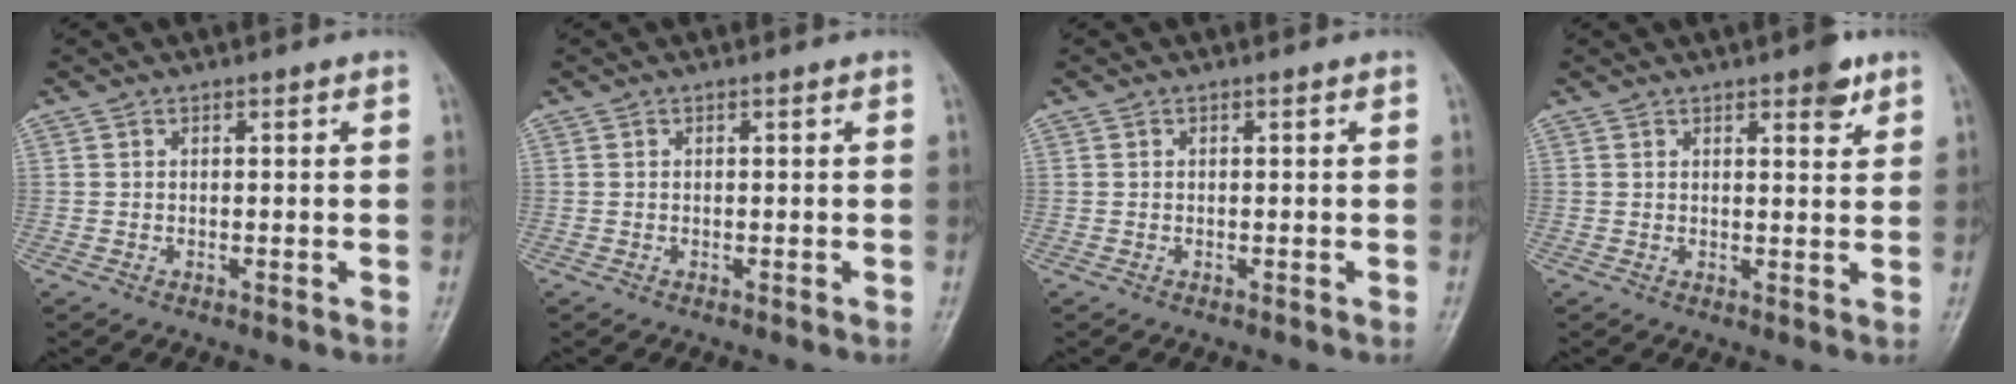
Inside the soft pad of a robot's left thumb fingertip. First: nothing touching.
{"total": 0.0}
{"total": 0.0}
{"total": 4.3, "force": [2.7, 1.6, 3.0], "torque": [-0.027, -0.013, 0.033]}